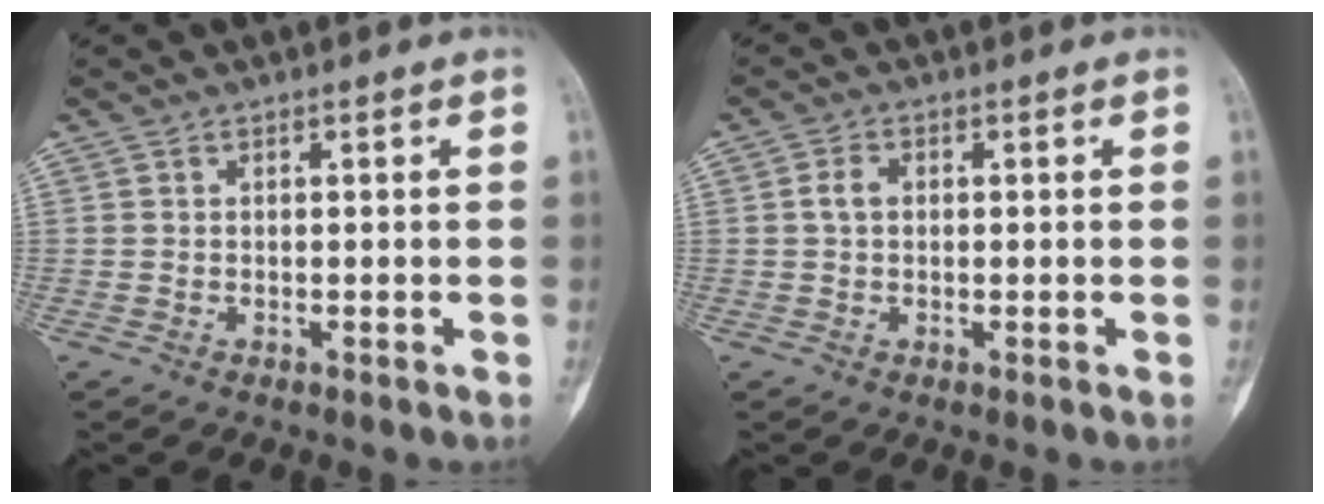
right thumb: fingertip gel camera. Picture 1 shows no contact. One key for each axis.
{"total": 2.4, "fx": 0.2, "fy": 1.7, "fz": 1.7, "tx": -0.034, "ty": 0.006, "tz": 0.002}